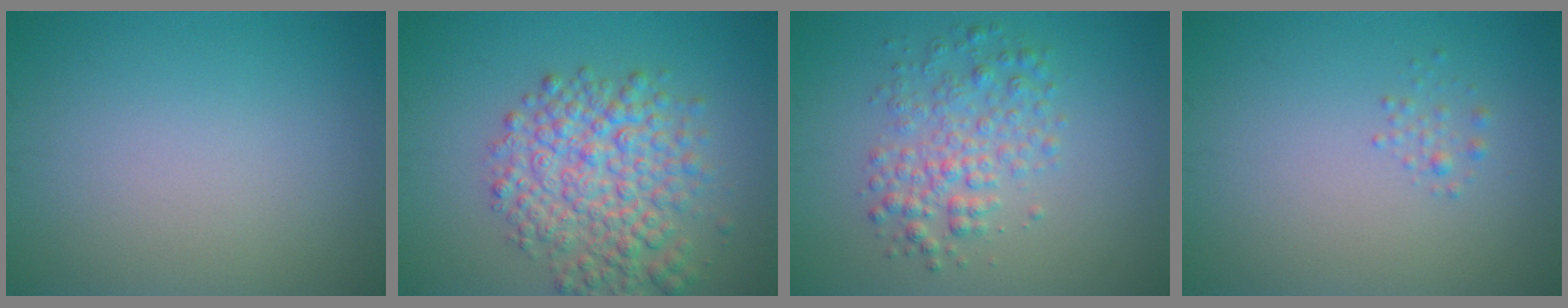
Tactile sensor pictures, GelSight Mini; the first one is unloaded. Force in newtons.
{"total": 6.5, "press": 6.5, "slide": 0.2}
{"total": 3.6, "press": 3.6, "slide": 0.1}
{"total": 0.9, "press": 0.9, "slide": 0.1}